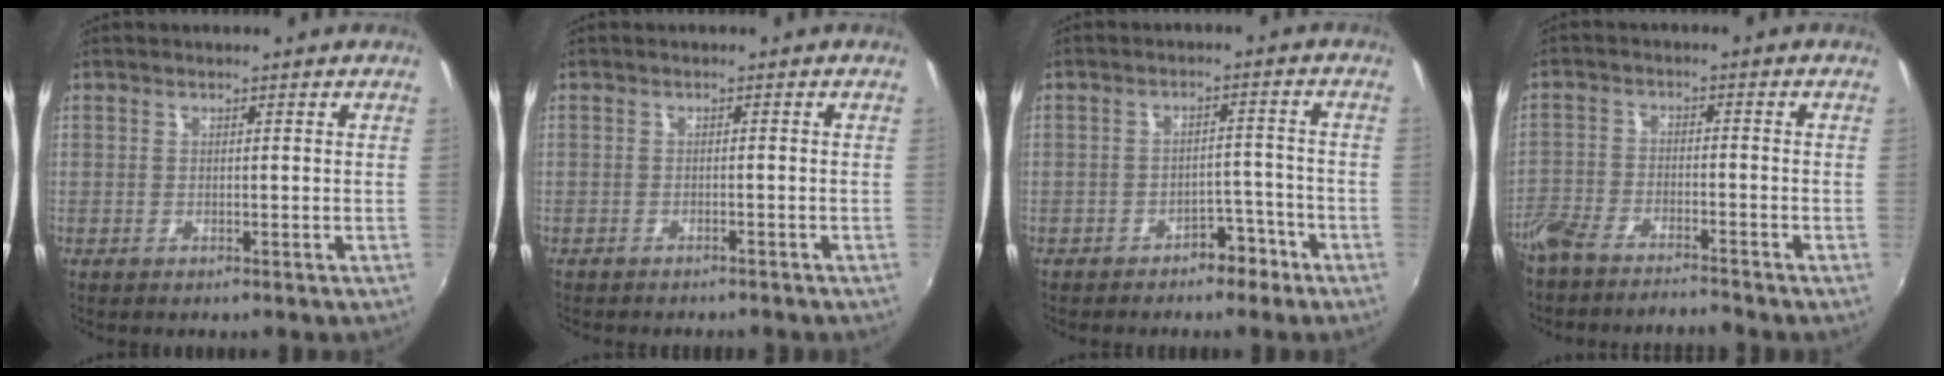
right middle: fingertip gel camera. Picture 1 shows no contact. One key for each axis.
{"total": 2.4, "fx": -2.2, "fy": 0.7, "fz": 0.7, "tx": -0.024, "ty": -0.010, "tz": -0.035}
{"total": 4.9, "fx": -3.7, "fy": 2.6, "fz": 2.0, "tx": -0.039, "ty": 0.013, "tz": -0.043}
{"total": 7.7, "fx": -7.0, "fy": 1.6, "fz": 2.8, "tx": -0.078, "ty": -0.014, "tz": -0.131}